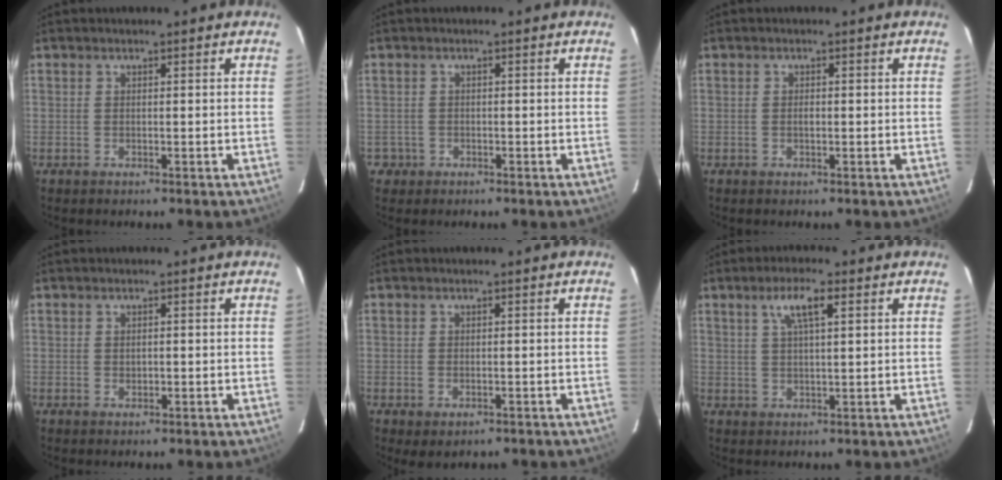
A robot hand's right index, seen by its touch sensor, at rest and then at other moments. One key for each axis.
{"total": 2.0, "fx": -0.7, "fy": 1.9, "fz": 0.1, "tx": -0.002, "ty": 0.008, "tz": -0.009}
{"total": 1.0, "fx": -0.3, "fy": 0.2, "fz": 0.9, "tx": -0.019, "ty": 0.002, "tz": -0.006}
{"total": 0.9, "fx": 0.0, "fy": 0.8, "fz": 0.5, "tx": -0.008, "ty": 0.001, "tz": 0.002}
{"total": 2.3, "fx": -1.0, "fy": 1.5, "fz": 1.4, "tx": -0.022, "ty": -0.007, "tz": -0.011}
{"total": 5.3, "fx": 2.4, "fy": 1.1, "fz": 4.6, "tx": -0.085, "ty": 0.007, "tz": 0.044}